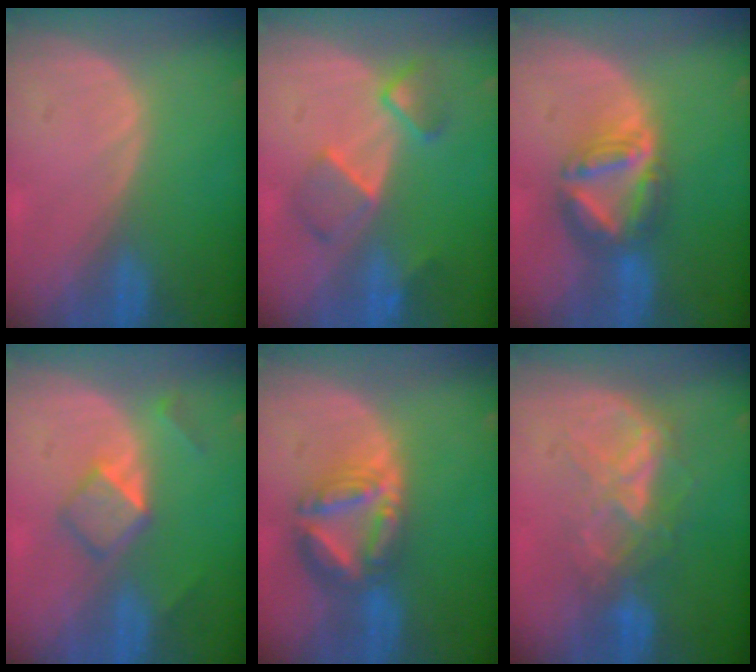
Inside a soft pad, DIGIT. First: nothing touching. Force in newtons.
{"total": 5.6, "press": 5.6, "slide": 0.6}
{"total": 7.4, "press": 6.6, "slide": 3.3}
{"total": 5.3, "press": 4.5, "slide": 2.8}
{"total": 8.2, "press": 7.1, "slide": 4.1}
{"total": 6.6, "press": 6.4, "slide": 1.5}